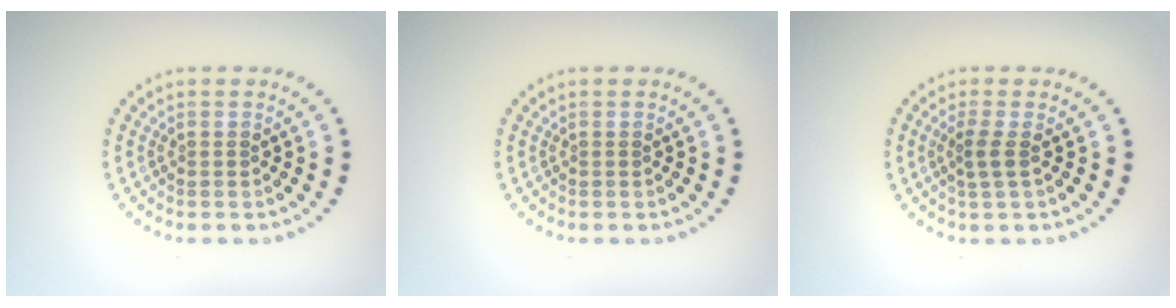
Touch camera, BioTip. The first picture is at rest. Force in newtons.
{"total": 0.0}
{"total": 1.6, "press": 1.3, "slide": 1.0}